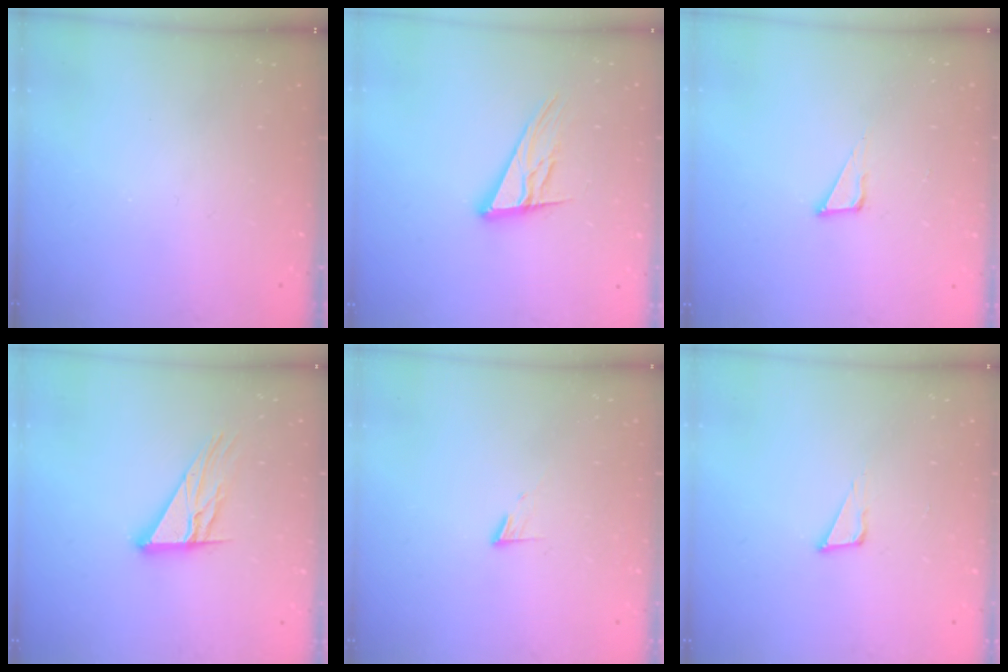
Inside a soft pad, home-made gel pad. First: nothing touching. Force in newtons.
{"total": 13.1, "press": 12.9, "slide": 2.5}
{"total": 4.8, "press": 4.8, "slide": 0.4}
{"total": 11.7, "press": 11.7, "slide": 0.9}
{"total": 5.1, "press": 5.1, "slide": 0.6}
{"total": 3.8, "press": 3.7, "slide": 0.9}